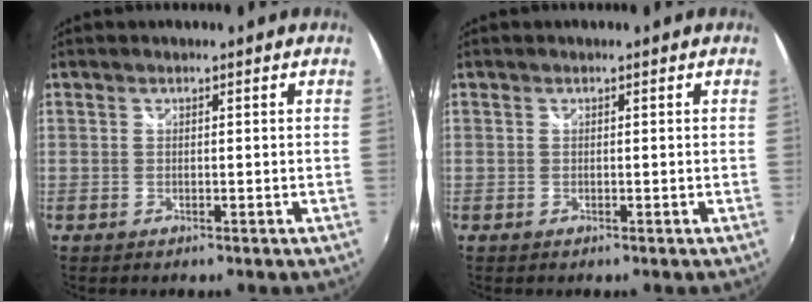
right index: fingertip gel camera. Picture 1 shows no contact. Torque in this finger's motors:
{"motor_torque": [0.00, 0.00, 0.00, 0.01]}